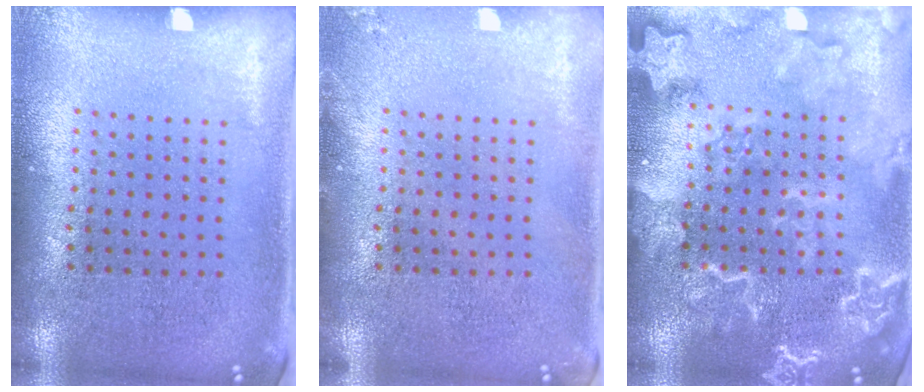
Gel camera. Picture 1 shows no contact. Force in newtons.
{"total": 0.9, "press": 0.9, "slide": 0.1}
{"total": 4.7, "press": 4.7, "slide": 0.7}